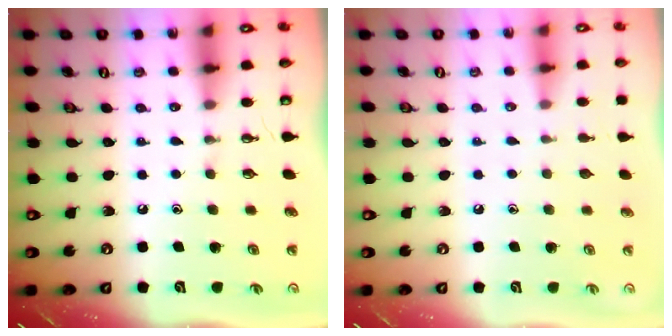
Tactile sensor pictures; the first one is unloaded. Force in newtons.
{"total": 0.5, "press": 0.5, "slide": 0.1}